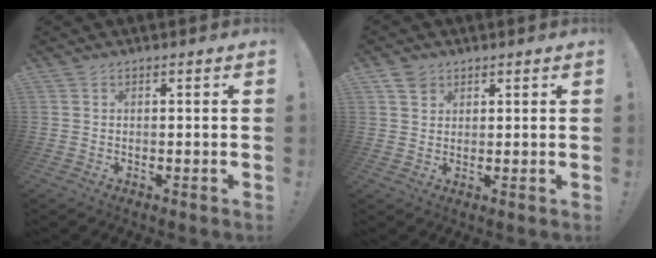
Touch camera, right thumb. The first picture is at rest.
{"total": 3.6, "force": [2.4, 2.5, 1.1], "torque": [-0.013, -0.009, 0.045]}